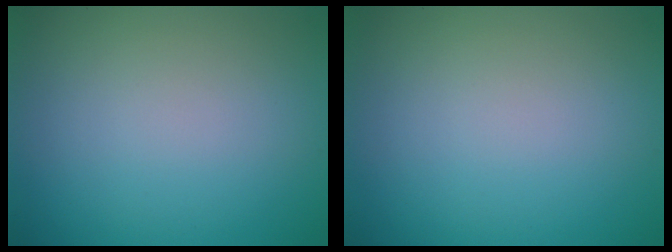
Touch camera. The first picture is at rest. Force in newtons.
{"total": 0.0}